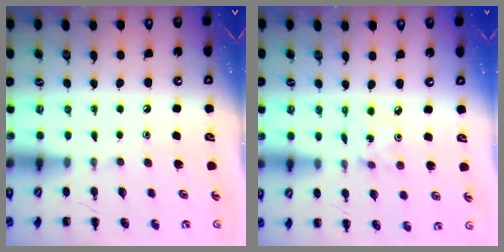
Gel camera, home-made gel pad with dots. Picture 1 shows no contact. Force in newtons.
{"total": 1.0, "press": 1.0, "slide": 0.2}